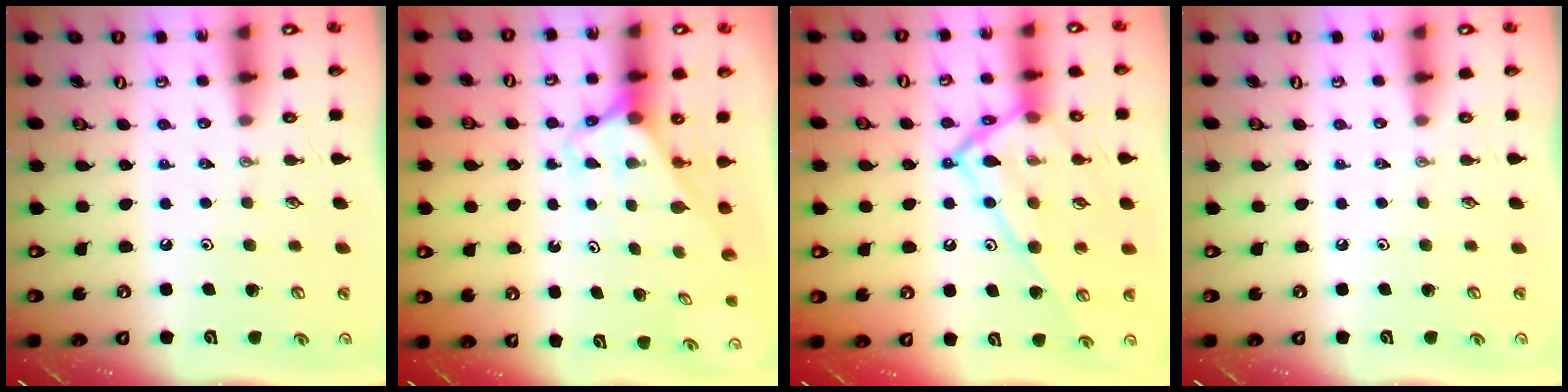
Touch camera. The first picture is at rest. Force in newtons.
{"total": 2.7, "press": 2.7, "slide": 0.2}
{"total": 19.2, "press": 19.1, "slide": 1.3}
{"total": 0.0}